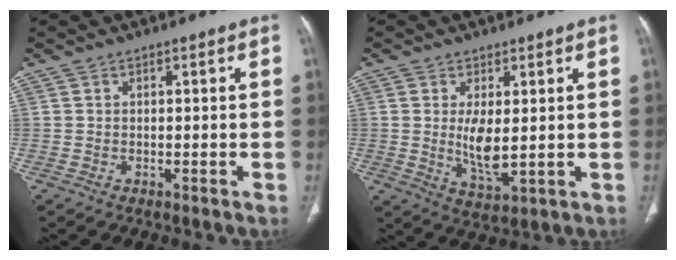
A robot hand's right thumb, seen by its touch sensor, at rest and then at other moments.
{"total": 6.4, "force": [0.6, 2.4, 5.9], "torque": [-0.110, -0.021, 0.019]}